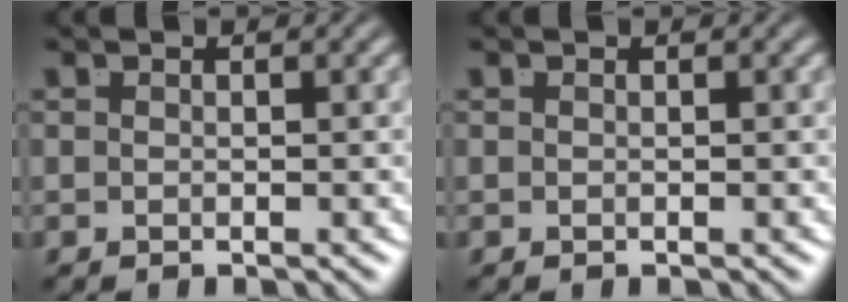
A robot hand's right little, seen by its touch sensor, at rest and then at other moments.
{"total": 1.7, "force": [-0.3, -1.6, -0.5], "torque": [0.017, -0.012, 0.007]}